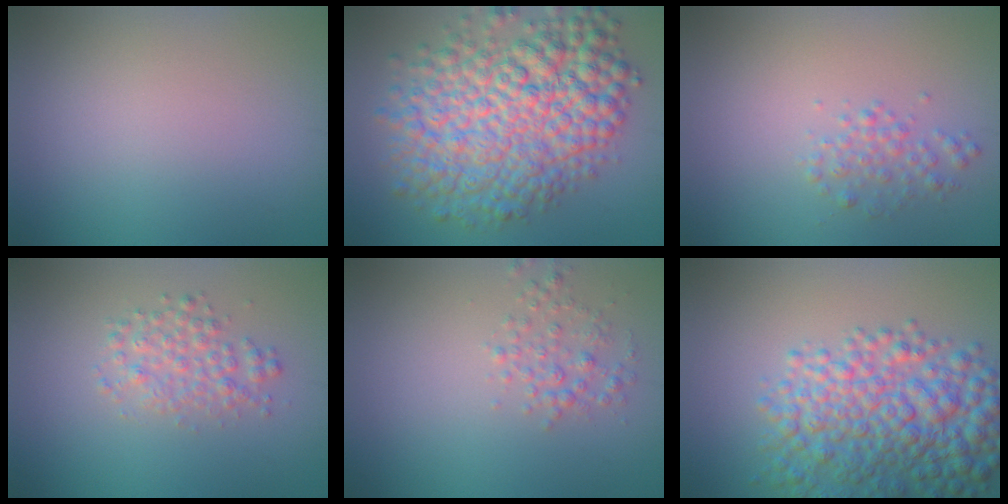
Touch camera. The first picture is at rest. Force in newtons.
{"total": 10.8, "press": 10.8, "slide": 0.2}
{"total": 1.7, "press": 1.7, "slide": 0.0}
{"total": 2.5, "press": 2.5, "slide": 0.1}
{"total": 1.9, "press": 1.9, "slide": 0.0}
{"total": 8.1, "press": 8.1, "slide": 0.2}